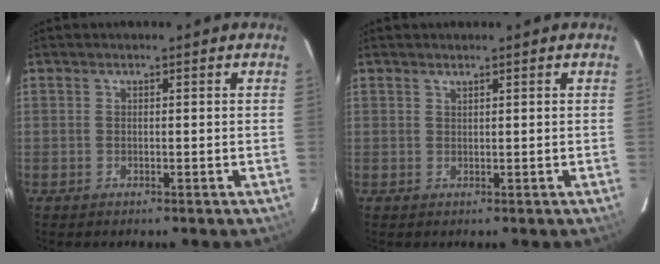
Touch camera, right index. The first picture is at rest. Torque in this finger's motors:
{"motor_torque": [-0.12, 0.06, -0.01, -0.01]}